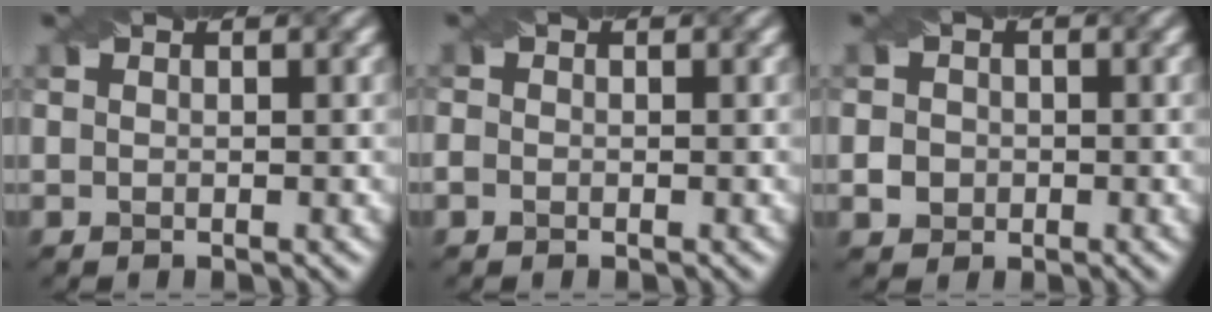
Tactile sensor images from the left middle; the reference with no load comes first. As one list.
[{"total": 1.5, "force": [-1.2, -0.4, -0.8], "torque": [-0.002, -0.006, 0.005]}, {"total": 1.5, "force": [-1.2, 0.7, -0.7], "torque": [-0.003, -0.005, 0.004]}]